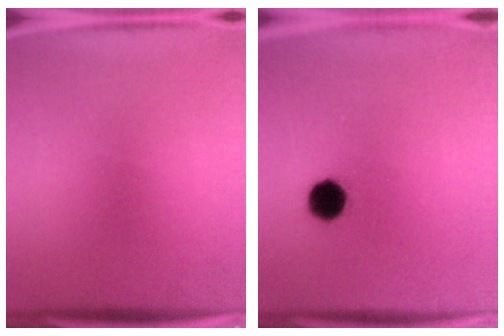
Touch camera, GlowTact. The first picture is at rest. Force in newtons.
{"total": 7.2}